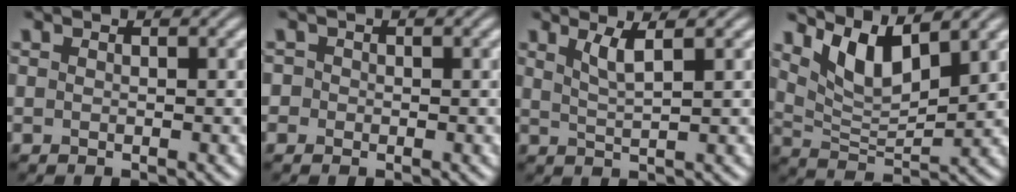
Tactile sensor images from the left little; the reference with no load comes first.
{"total": 1.0, "force": [-0.1, 1.0, 0.1], "torque": [0.004, 0.000, -0.012]}
{"total": 2.3, "force": [1.2, 0.4, 1.9], "torque": [-0.035, -0.002, 0.024]}
{"total": 5.9, "force": [3.8, 2.0, 4.1], "torque": [-0.087, -0.007, 0.072]}